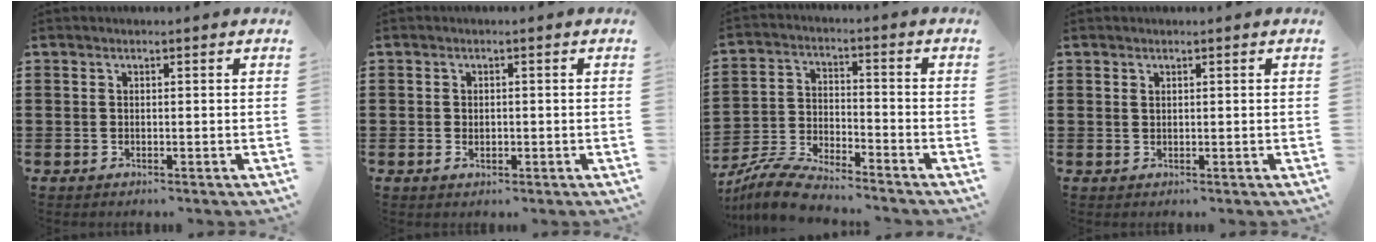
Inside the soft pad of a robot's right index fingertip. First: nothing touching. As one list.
[{"total": 1.2, "force": [-0.2, 0.8, 0.8], "torque": [-0.017, 0.004, -0.004]}, {"total": 7.2, "force": [-6.9, 0.5, 1.9], "torque": [-0.053, 0.002, -0.138]}, {"total": 0.5, "force": [0.3, 0.4, 0.2], "torque": [-0.006, 0.001, 0.007]}]